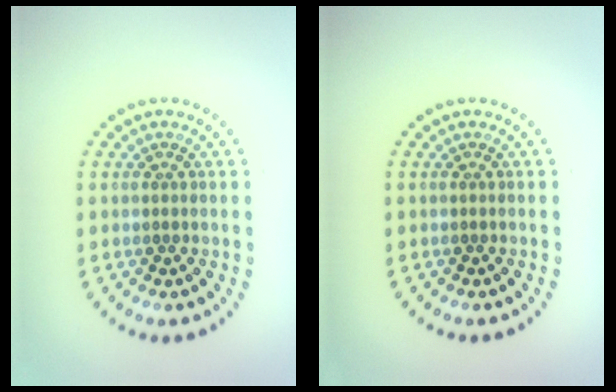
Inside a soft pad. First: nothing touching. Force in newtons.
{"total": 0.0}